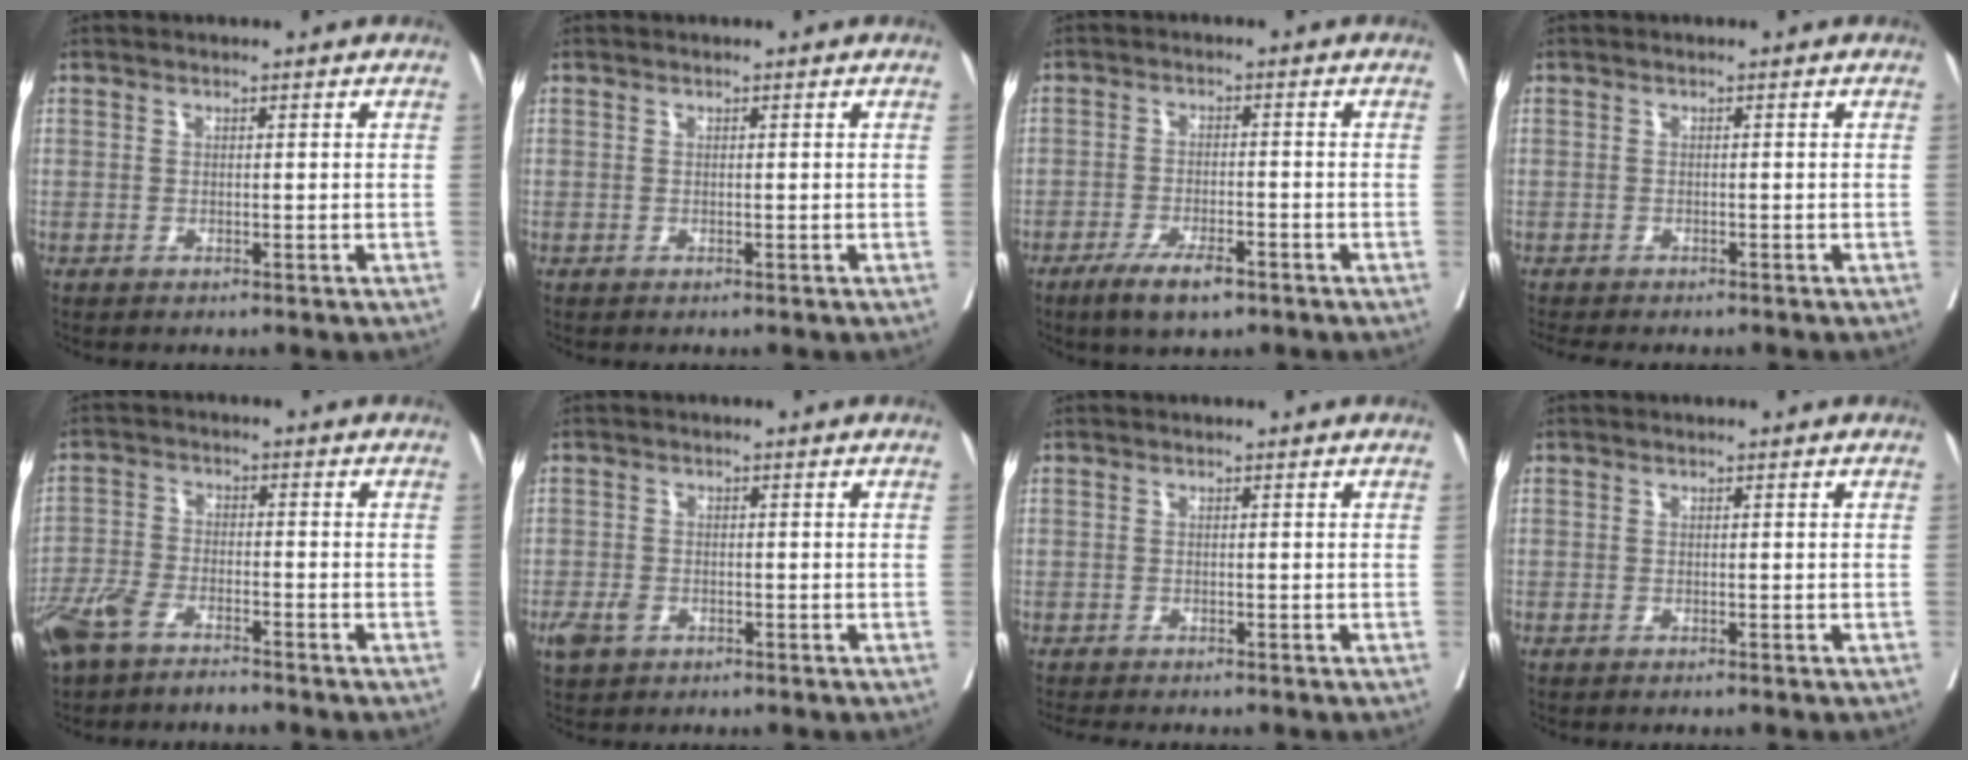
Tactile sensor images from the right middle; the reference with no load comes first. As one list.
[{"total": 0.0}, {"total": 5.8, "force": [-3.8, 1.5, 4.0], "torque": [-0.079, -0.007, -0.062]}, {"total": 4.7, "force": [-4.1, 1.4, 1.9], "torque": [-0.025, -0.009, -0.059]}, {"total": 7.2, "force": [-5.8, 2.2, 3.7], "torque": [-0.082, -0.007, -0.112]}, {"total": 2.9, "force": [-1.5, 1.9, 1.6], "torque": [-0.035, -0.001, -0.022]}, {"total": 4.1, "force": [-3.7, 1.1, 1.6], "torque": [-0.023, -0.009, -0.054]}, {"total": 0.7, "force": [-0.6, 0.1, 0.3], "torque": [-0.010, -0.002, -0.009]}]